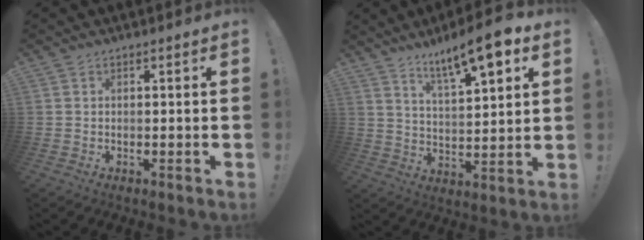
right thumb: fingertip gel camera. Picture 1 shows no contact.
{"total": 13.3, "force": [9.3, 2.5, 9.2], "torque": [-0.155, -0.051, 0.151]}